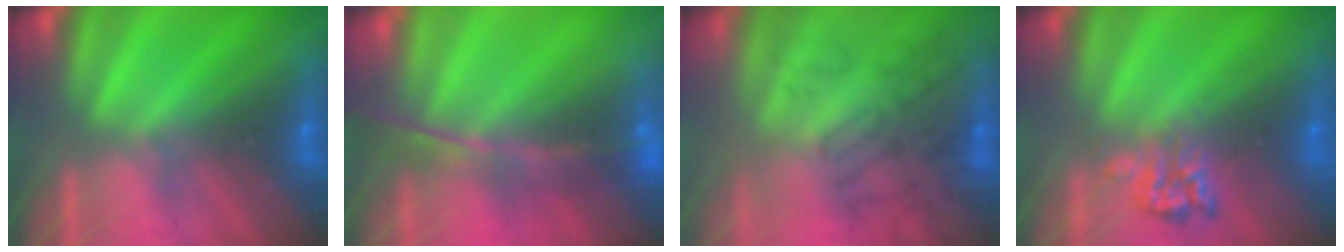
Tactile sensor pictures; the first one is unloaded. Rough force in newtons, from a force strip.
{"total": 10.9}
{"total": 3.3}
{"total": 2.4}